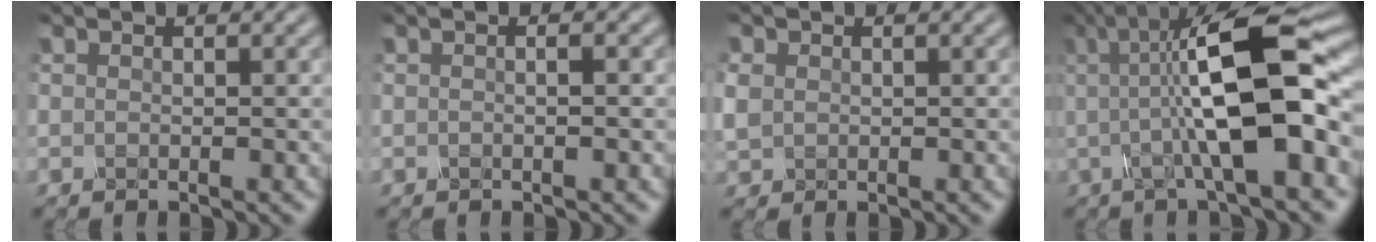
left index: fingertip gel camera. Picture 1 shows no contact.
{"total": 1.4, "force": [0.2, 0.6, 1.3], "torque": [-0.004, -0.006, -0.007]}
{"total": 1.7, "force": [0.3, 1.5, 0.6], "torque": [-0.018, 0.002, 0.005]}
{"total": 11.4, "force": [0.6, 2.8, 11.1], "torque": [-0.165, 0.016, 0.002]}